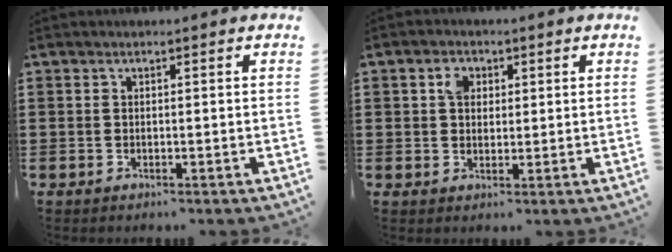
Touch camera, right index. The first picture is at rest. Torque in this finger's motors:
{"motor_torque": [0.09, -0.02, 0.09, 0.04]}